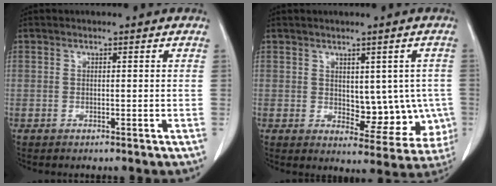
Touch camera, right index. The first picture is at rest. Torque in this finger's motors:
{"motor_torque": [0.10, 0.19, 0.09, 0.00]}